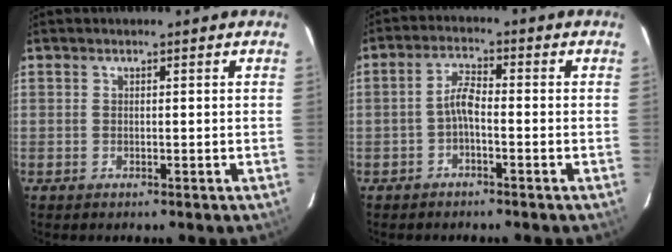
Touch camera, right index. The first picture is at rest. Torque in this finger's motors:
{"motor_torque": [0.52, -0.20, 0.37, 0.08]}